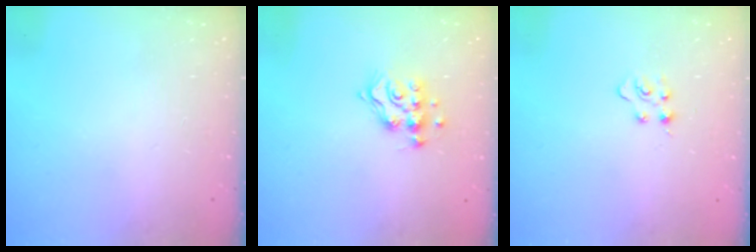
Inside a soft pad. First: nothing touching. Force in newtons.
{"total": 10.6, "press": 10.6, "slide": 0.4}
{"total": 2.9, "press": 2.8, "slide": 0.4}